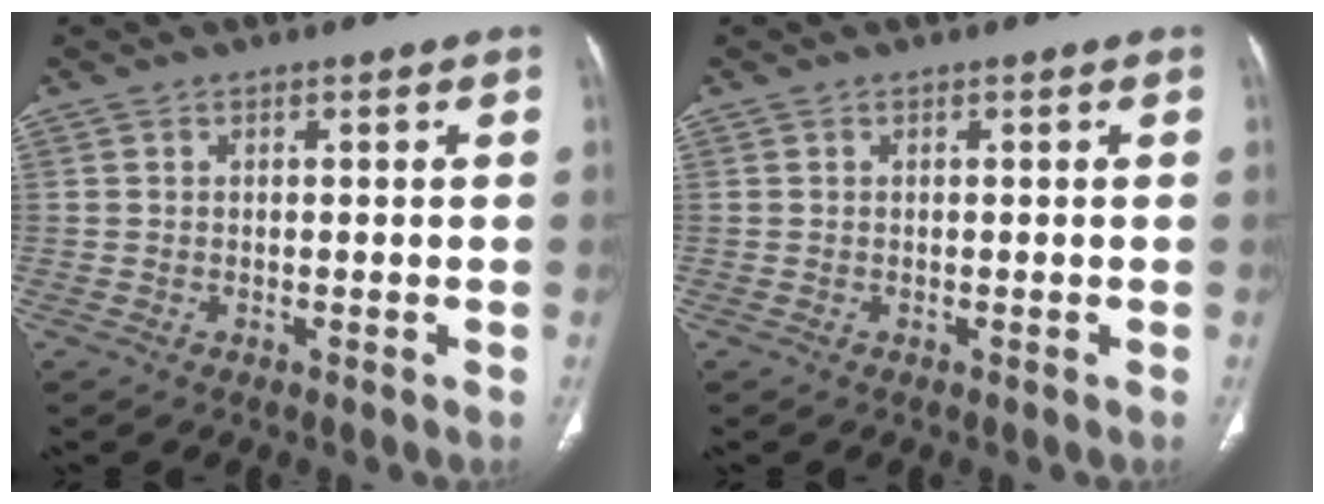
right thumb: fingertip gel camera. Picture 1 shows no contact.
{"total": 0.0}